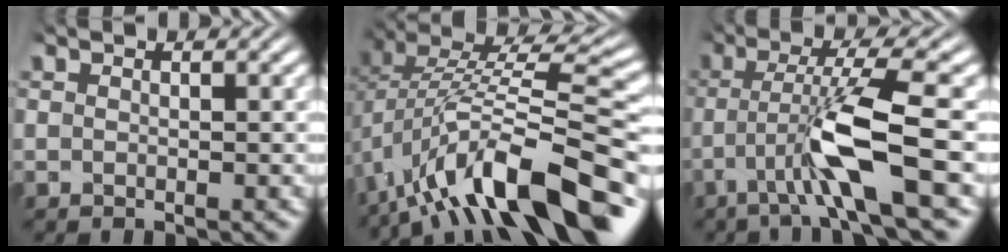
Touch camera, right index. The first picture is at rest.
{"total": 9.9, "force": [-3.2, 4.3, 8.3], "torque": [-0.139, -0.016, -0.034]}
{"total": 5.1, "force": [-0.2, -0.2, 5.0], "torque": [-0.090, 0.004, -0.001]}